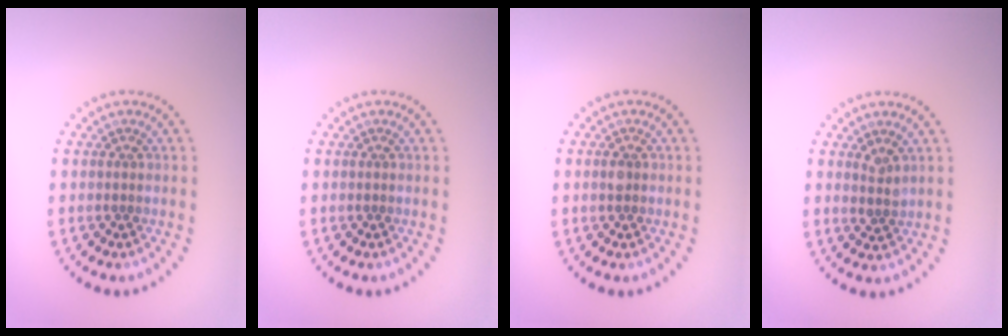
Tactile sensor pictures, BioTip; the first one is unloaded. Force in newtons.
{"total": 0.0}
{"total": 0.9, "press": 0.9, "slide": 0.0}
{"total": 1.3, "press": 1.0, "slide": 0.8}